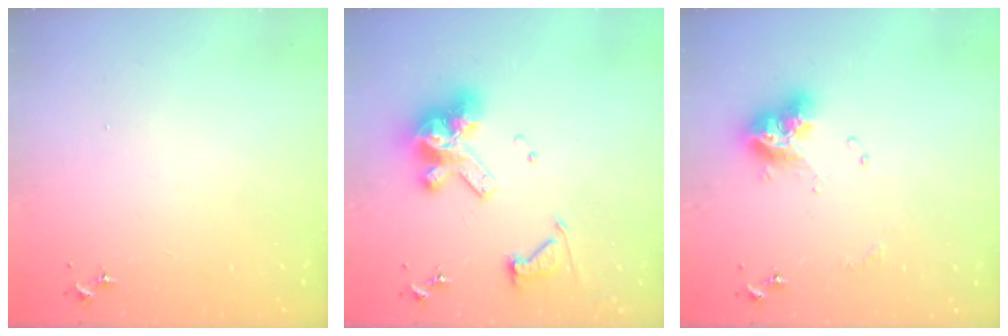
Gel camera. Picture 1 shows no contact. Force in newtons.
{"total": 16.5, "press": 16.4, "slide": 1.6}
{"total": 11.7, "press": 11.7, "slide": 1.2}